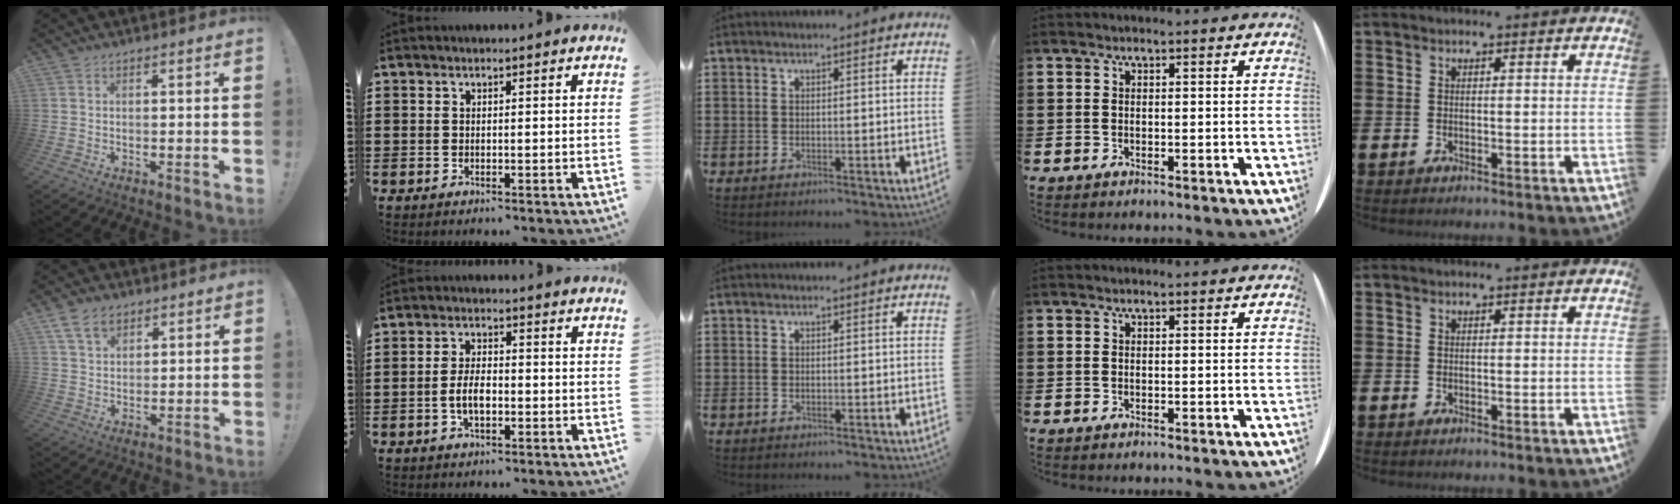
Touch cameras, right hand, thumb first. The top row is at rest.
{"thumb": {"total": 7.5, "force": [4.5, 4.7, 3.8], "torque": [-0.064, -0.011, 0.087]}, "index": {"total": 4.3, "force": [-0.9, 2.0, 3.7], "torque": [-0.086, 0.000, -0.022]}}